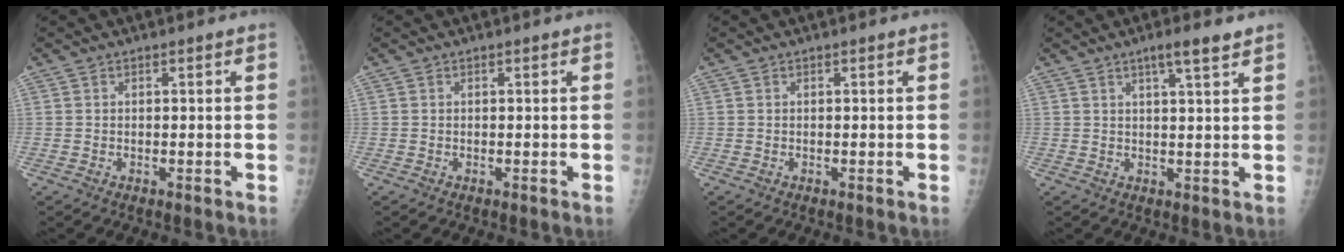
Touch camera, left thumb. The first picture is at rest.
{"total": 0.0}
{"total": 0.0}
{"total": 4.3, "force": [2.8, 0.3, 3.3], "torque": [-0.051, -0.015, 0.045]}